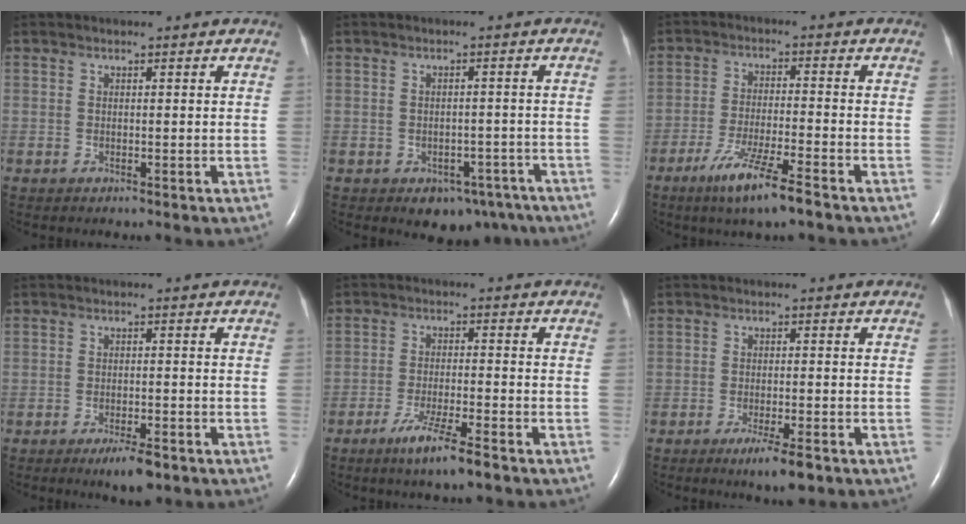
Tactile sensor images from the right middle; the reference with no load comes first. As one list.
[{"total": 6.3, "force": [-4.4, 3.9, 2.3], "torque": [-0.015, 0.016, -0.053]}, {"total": 8.5, "force": [-5.6, 0.1, 6.4], "torque": [-0.127, -0.020, -0.100]}, {"total": 4.2, "force": [-2.8, 0.9, 3.1], "torque": [-0.053, -0.006, -0.040]}, {"total": 6.6, "force": [-4.4, 0.0, 5.0], "torque": [-0.099, -0.015, -0.080]}, {"total": 4.9, "force": [-3.1, 0.4, 3.8], "torque": [-0.065, -0.012, -0.048]}]